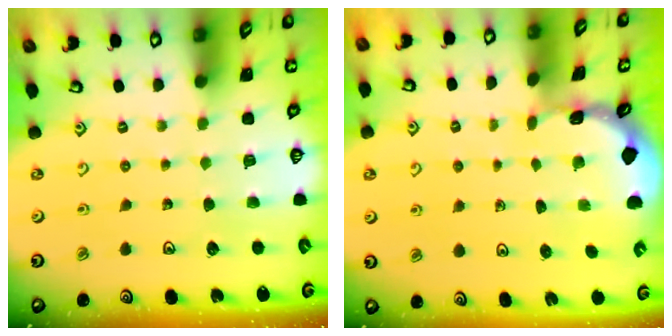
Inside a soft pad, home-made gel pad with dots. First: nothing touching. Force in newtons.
{"total": 0.8, "press": 0.8, "slide": 0.1}